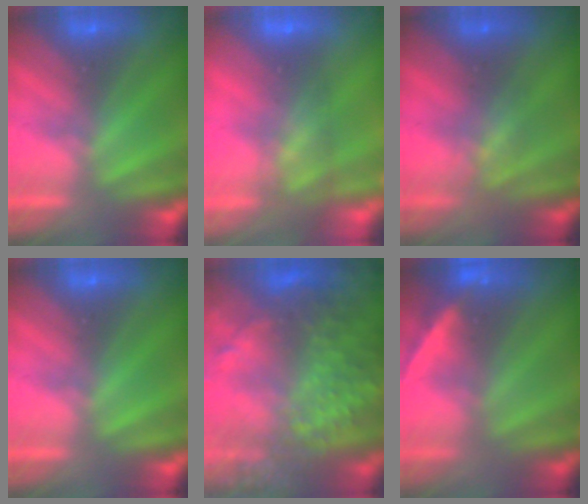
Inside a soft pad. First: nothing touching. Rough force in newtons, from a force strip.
{"total": 7.7}
{"total": 2.7}
{"total": 0.0}
{"total": 13.7}
{"total": 2.2}